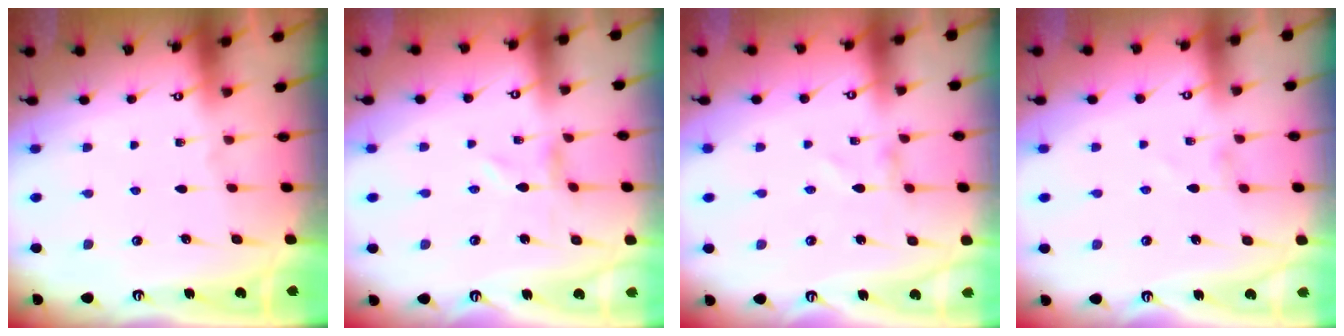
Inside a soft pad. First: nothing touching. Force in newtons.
{"total": 0.0}
{"total": 1.1, "press": 1.1, "slide": 0.1}
{"total": 0.8, "press": 0.8, "slide": 0.1}